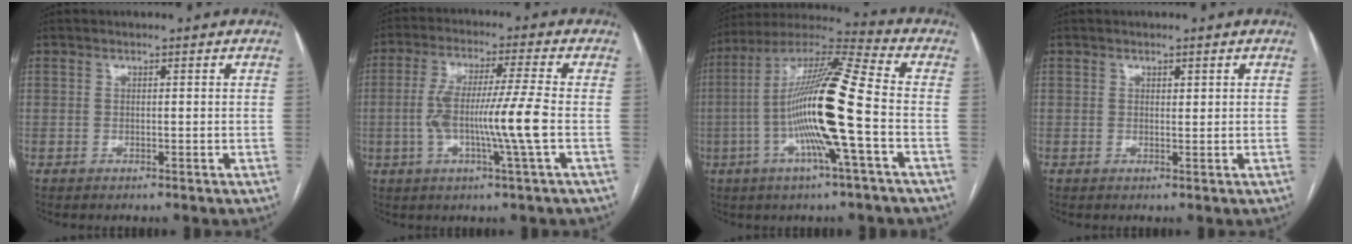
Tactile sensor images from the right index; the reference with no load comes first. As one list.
[{"total": 10.3, "force": [-1.8, -0.8, 10.1], "torque": [-0.195, 0.001, -0.037]}, {"total": 17.7, "force": [-3.4, 0.0, 17.3], "torque": [-0.332, 0.002, -0.075]}, {"total": 0.8, "force": [0.4, 0.4, 0.5], "torque": [-0.005, -0.002, 0.006]}]